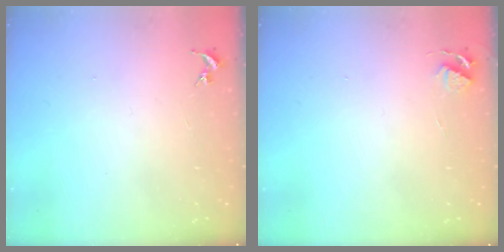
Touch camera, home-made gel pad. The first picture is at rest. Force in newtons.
{"total": 3.9, "press": 3.8, "slide": 0.5}